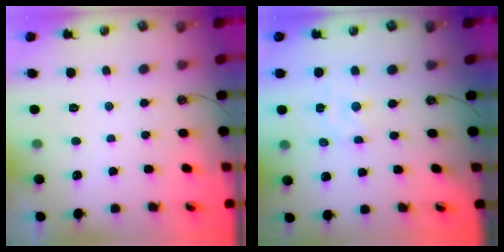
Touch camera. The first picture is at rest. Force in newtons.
{"total": 2.0, "press": 2.0, "slide": 0.3}